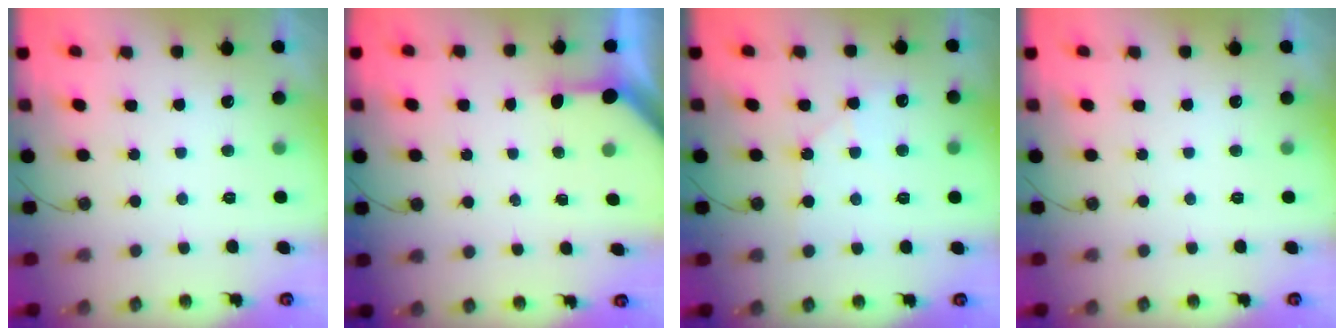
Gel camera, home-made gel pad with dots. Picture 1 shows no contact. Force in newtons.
{"total": 2.9, "press": 2.9, "slide": 0.3}
{"total": 6.7, "press": 6.6, "slide": 0.8}
{"total": 0.0}